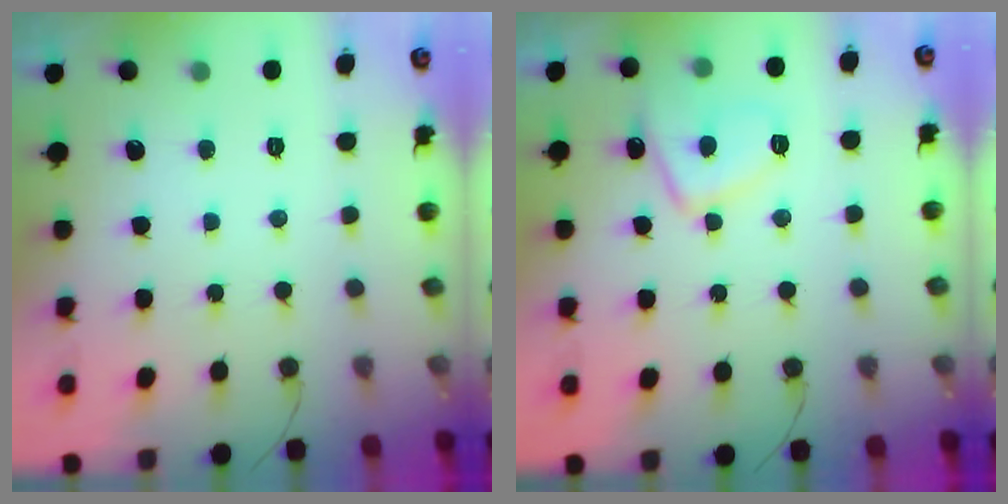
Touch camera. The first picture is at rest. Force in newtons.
{"total": 8.9, "press": 8.8, "slide": 1.2}